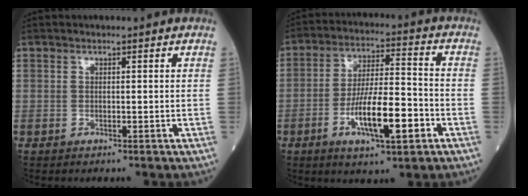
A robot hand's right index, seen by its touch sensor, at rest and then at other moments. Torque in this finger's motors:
{"motor_torque": [1.62, -0.52, 0.79, 0.21]}